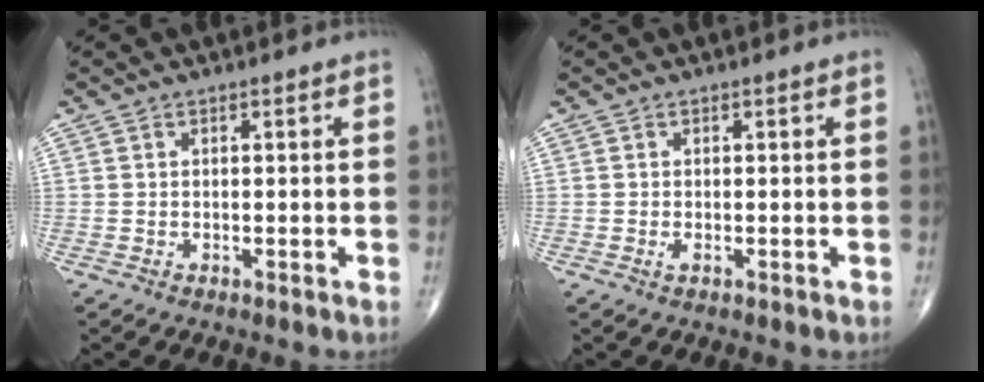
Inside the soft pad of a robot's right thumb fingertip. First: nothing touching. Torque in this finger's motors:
{"motor_torque": [-0.13, -0.02, 0.10, 0.12, 0.00]}